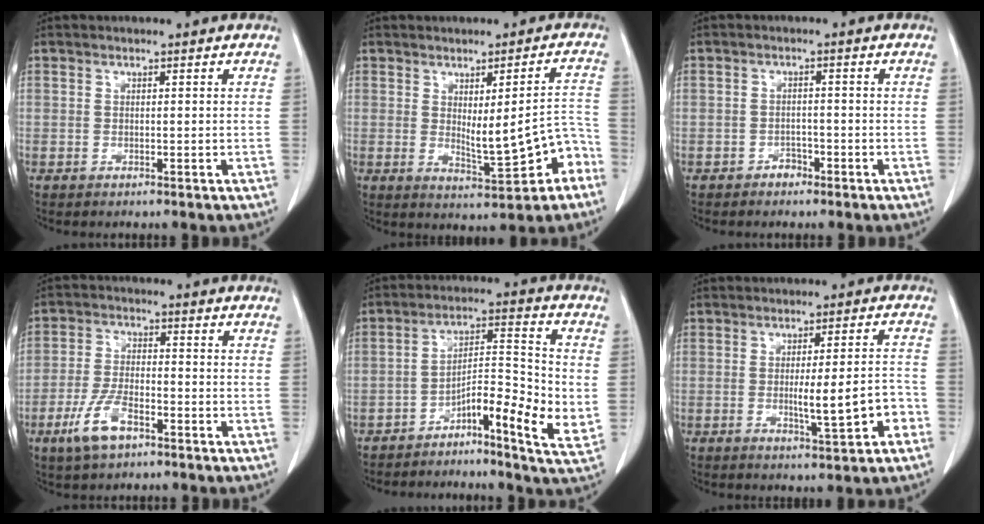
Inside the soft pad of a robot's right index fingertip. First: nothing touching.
{"total": 8.5, "force": [-2.5, 2.0, 7.9], "torque": [-0.100, 0.010, -0.021]}
{"total": 1.8, "force": [-1.3, 1.2, 0.5], "torque": [-0.005, 0.006, -0.020]}
{"total": 7.4, "force": [-4.2, 2.8, 5.4], "torque": [-0.121, -0.003, -0.078]}
{"total": 10.3, "force": [-3.5, 1.9, 9.5], "torque": [-0.148, 0.015, -0.060]}
{"total": 7.4, "force": [-2.3, 0.6, 7.0], "torque": [-0.102, 0.000, -0.027]}